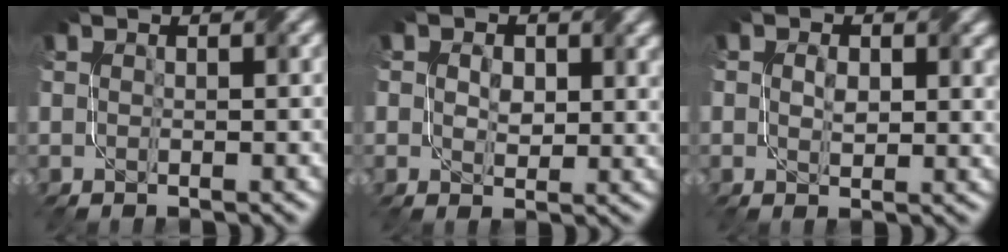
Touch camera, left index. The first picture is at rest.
{"total": 3.0, "force": [0.8, 2.2, 1.9], "torque": [-0.036, -0.005, 0.014]}
{"total": 2.5, "force": [0.5, 1.6, 1.8], "torque": [-0.034, -0.002, 0.011]}